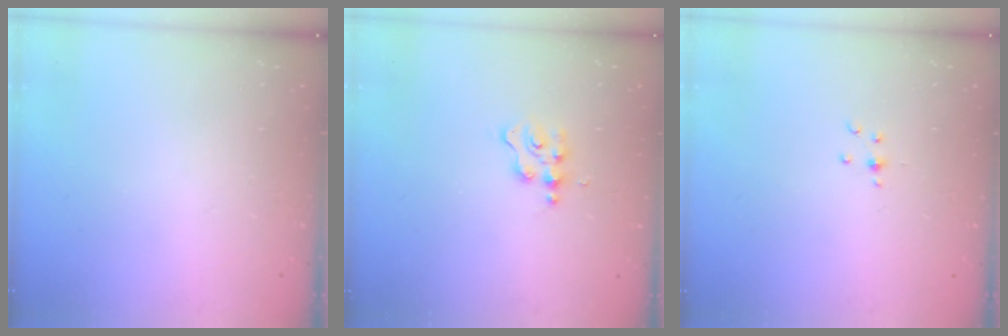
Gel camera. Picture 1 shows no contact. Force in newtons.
{"total": 2.9, "press": 2.9, "slide": 0.4}
{"total": 3.0, "press": 2.8, "slide": 0.9}